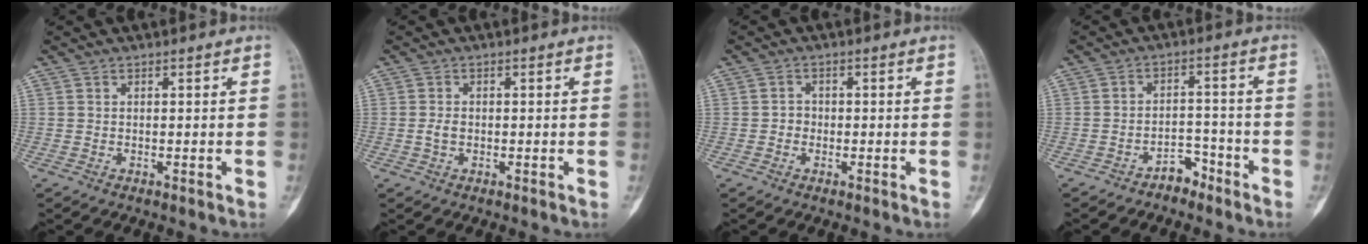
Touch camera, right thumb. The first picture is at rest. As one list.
[{"total": 1.7, "force": [-0.3, 1.2, 1.2], "torque": [-0.024, 0.004, -0.006]}, {"total": 1.7, "force": [-0.5, 1.5, 0.6], "torque": [0.002, 0.008, -0.013]}, {"total": 4.2, "force": [-3.3, 2.3, 1.2], "torque": [0.000, 0.037, -0.052]}]